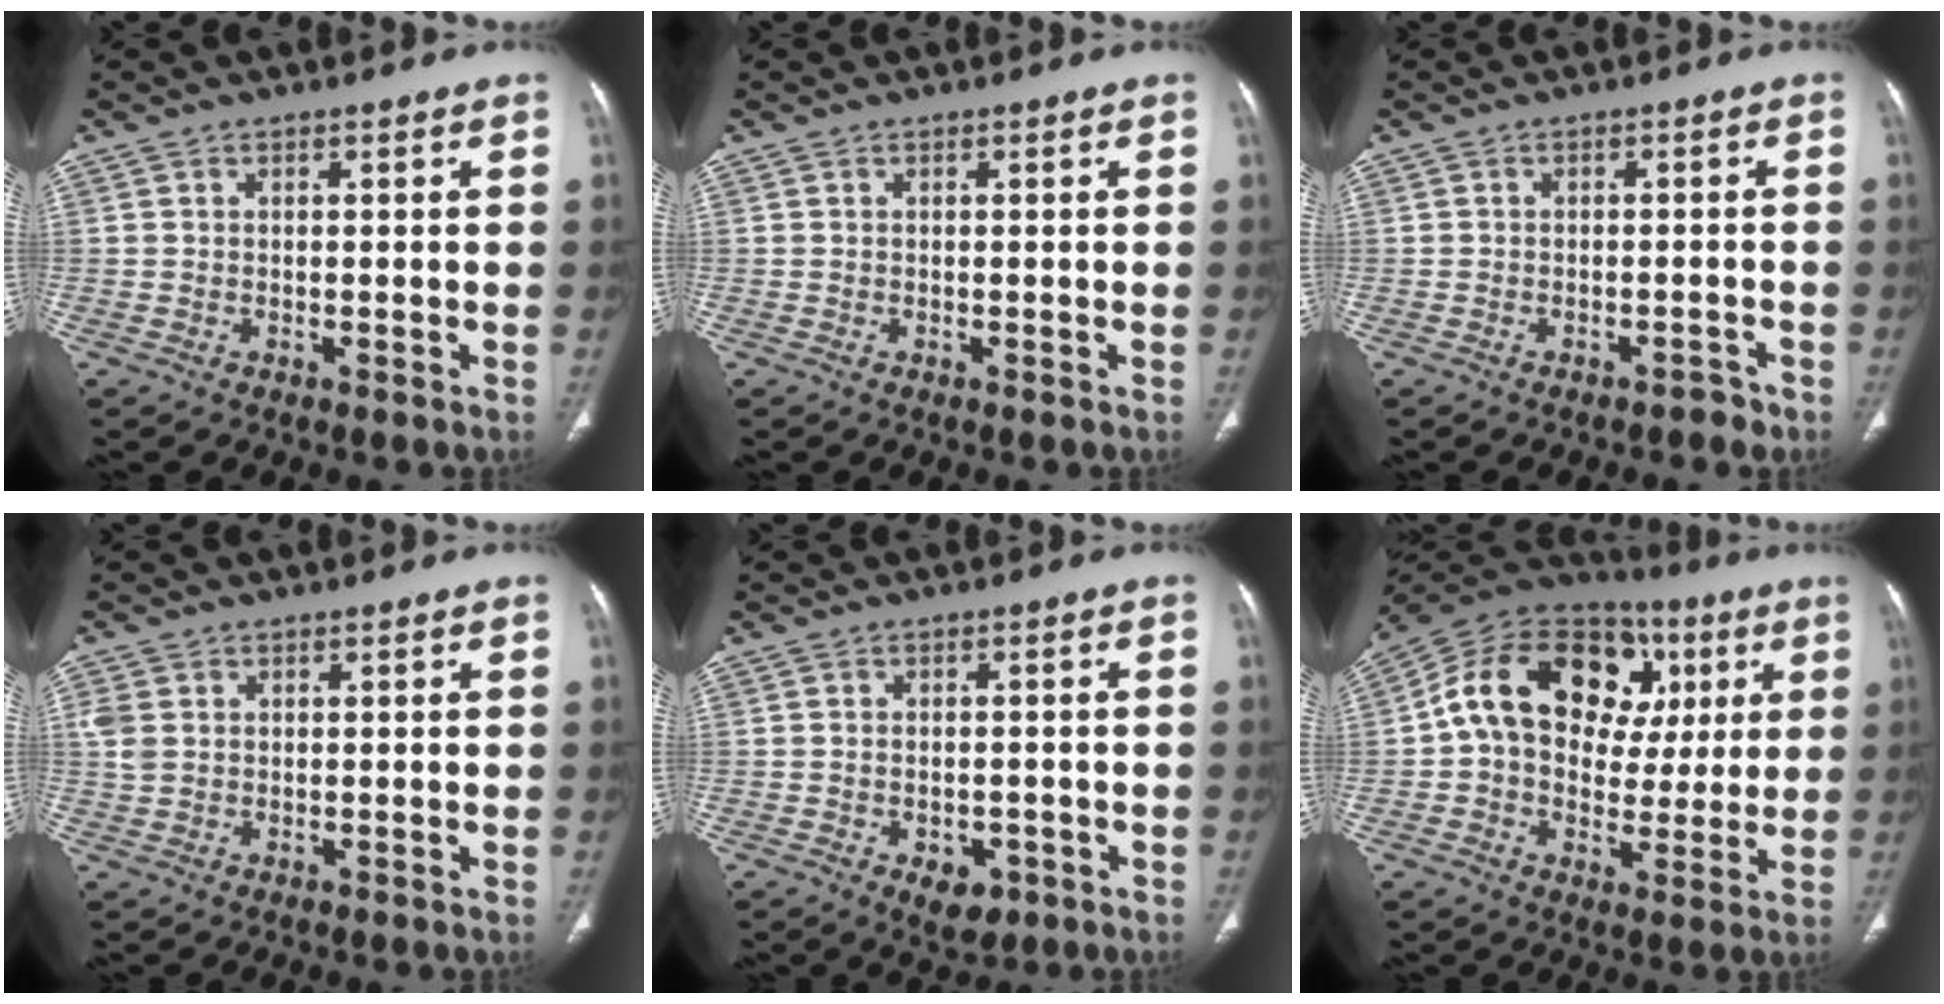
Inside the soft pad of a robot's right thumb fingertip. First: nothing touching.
{"total": 0.0}
{"total": 2.4, "force": [-1.9, 1.3, 0.5], "torque": [-0.005, 0.018, -0.024]}
{"total": 2.3, "force": [0.5, 1.9, 1.2], "torque": [-0.030, 0.002, 0.014]}
{"total": 4.6, "force": [-2.1, 2.9, 2.9], "torque": [-0.030, 0.007, -0.018]}
{"total": 22.9, "force": [5.1, 16.5, 15.0], "torque": [-0.215, 0.037, 0.076]}